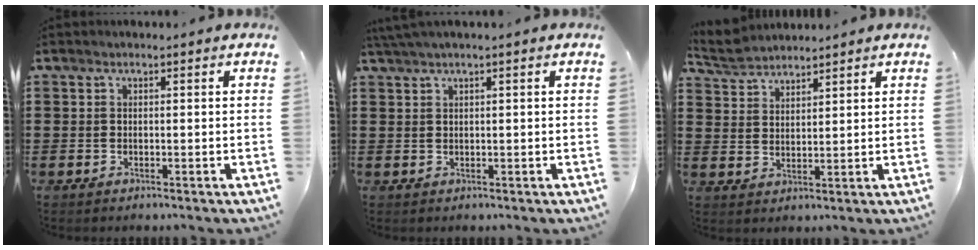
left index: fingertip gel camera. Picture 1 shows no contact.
{"total": 1.4, "force": [0.8, -0.3, 1.1], "torque": [-0.019, -0.002, 0.015]}
{"total": 3.9, "force": [3.7, 0.9, 0.3], "torque": [-0.020, -0.006, 0.070]}